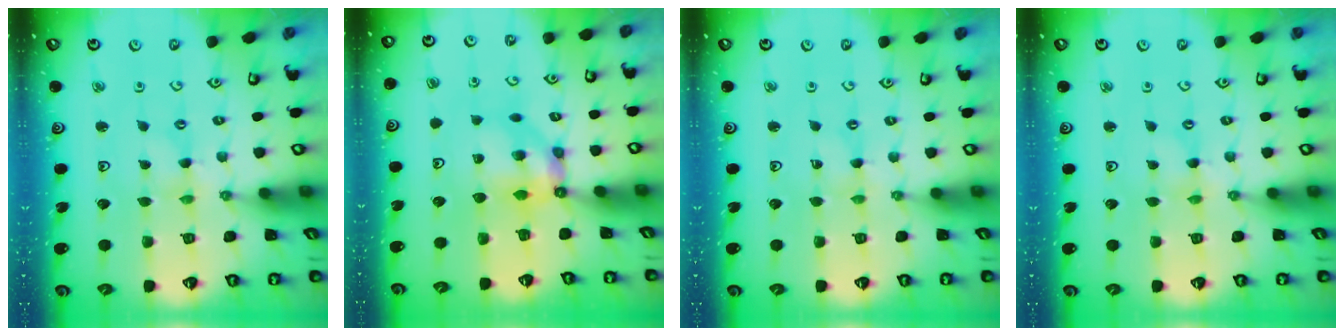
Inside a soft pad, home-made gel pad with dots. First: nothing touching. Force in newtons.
{"total": 6.7, "press": 6.7, "slide": 0.2}
{"total": 0.0}
{"total": 0.0}